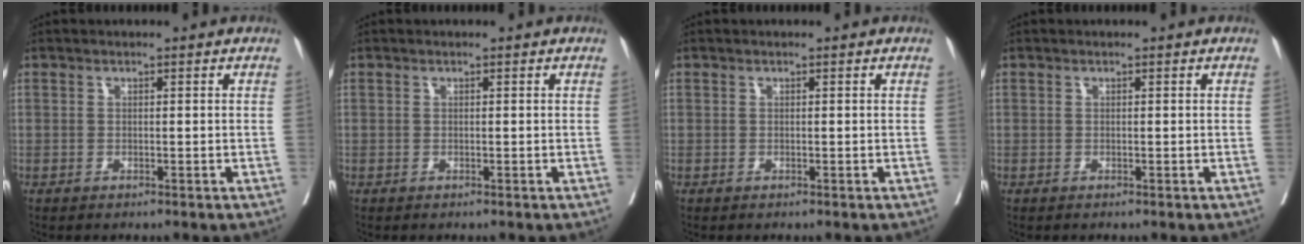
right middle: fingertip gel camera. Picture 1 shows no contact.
{"total": 0.0}
{"total": 0.0}
{"total": 0.0}